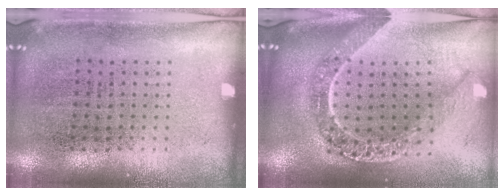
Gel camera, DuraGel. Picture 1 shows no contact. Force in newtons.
{"total": 2.5, "press": 2.0, "slide": 1.5}